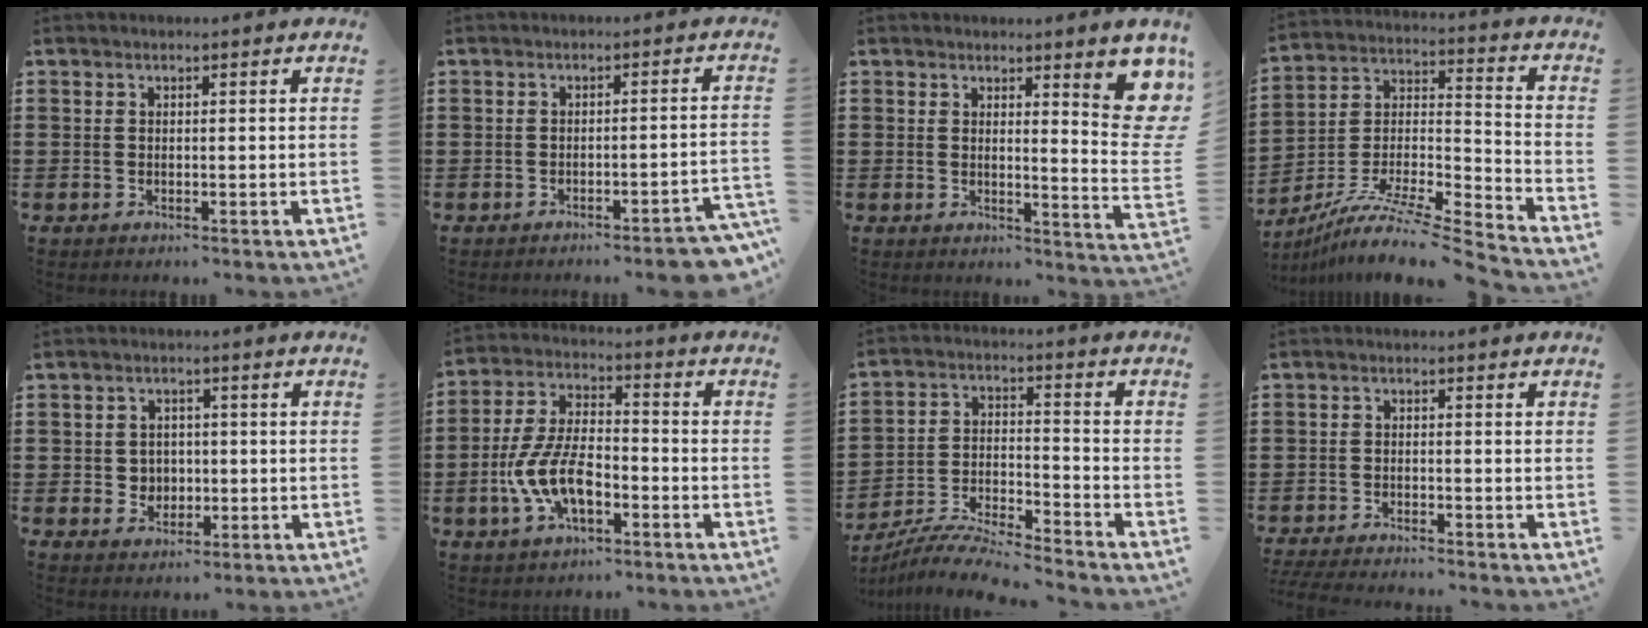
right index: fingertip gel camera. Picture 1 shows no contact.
{"total": 3.6, "force": [-3.1, 0.0, 1.8], "torque": [-0.031, -0.010, -0.059]}
{"total": 6.6, "force": [3.5, 0.8, 5.5], "torque": [-0.078, -0.032, 0.052]}
{"total": 10.4, "force": [-8.6, 0.7, 5.8], "torque": [-0.103, 0.006, -0.172]}
{"total": 3.1, "force": [-0.2, 2.9, 0.9], "torque": [-0.030, 0.006, -0.008]}
{"total": 9.4, "force": [-3.5, 4.2, 7.6], "torque": [-0.176, -0.004, -0.068]}
{"total": 7.2, "force": [-6.9, -0.1, 1.9], "torque": [-0.051, -0.006, -0.139]}
{"total": 2.6, "force": [-2.6, -0.3, 0.5], "torque": [-0.016, -0.009, -0.054]}